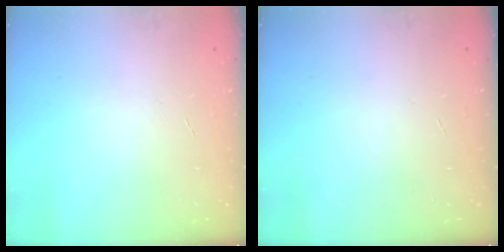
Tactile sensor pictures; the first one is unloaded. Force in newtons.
{"total": 0.0}